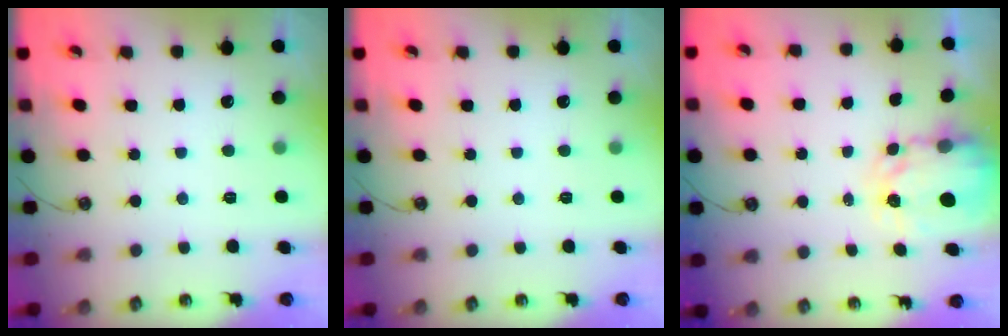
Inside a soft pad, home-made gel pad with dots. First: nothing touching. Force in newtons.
{"total": 0.0}
{"total": 3.9, "press": 3.9, "slide": 0.4}